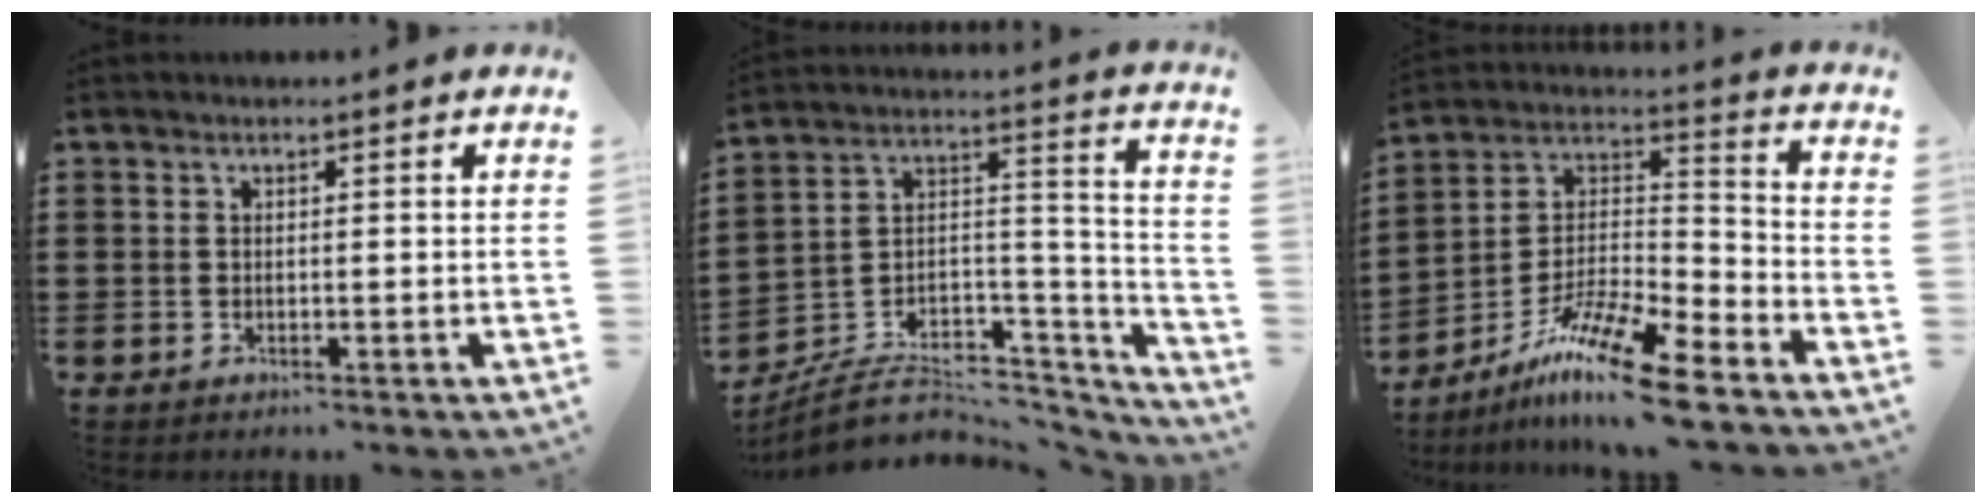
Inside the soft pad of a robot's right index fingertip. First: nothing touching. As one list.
[{"total": 6.7, "force": [-5.0, 3.7, 2.5], "torque": [-0.052, 0.004, -0.093]}, {"total": 12.8, "force": [-10.0, 1.2, 7.9], "torque": [-0.161, 0.015, -0.194]}]